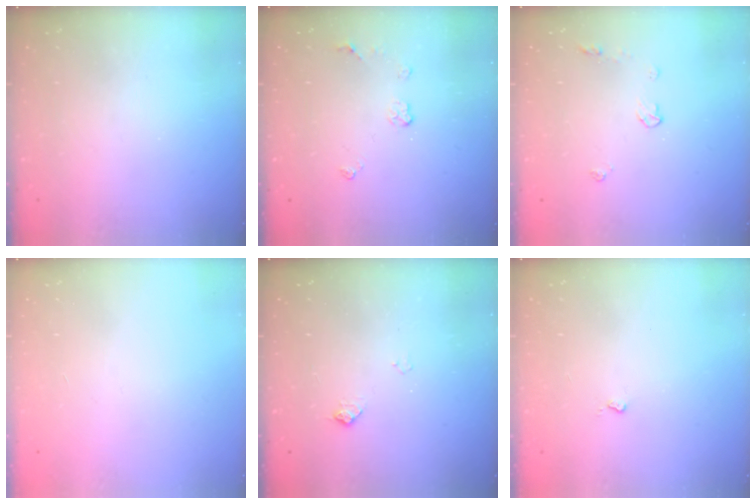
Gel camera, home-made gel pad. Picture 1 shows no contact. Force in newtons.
{"total": 4.5, "press": 4.5, "slide": 0.7}
{"total": 4.6, "press": 4.5, "slide": 0.7}
{"total": 0.0}
{"total": 5.0, "press": 5.0, "slide": 0.7}
{"total": 2.7, "press": 2.6, "slide": 0.4}